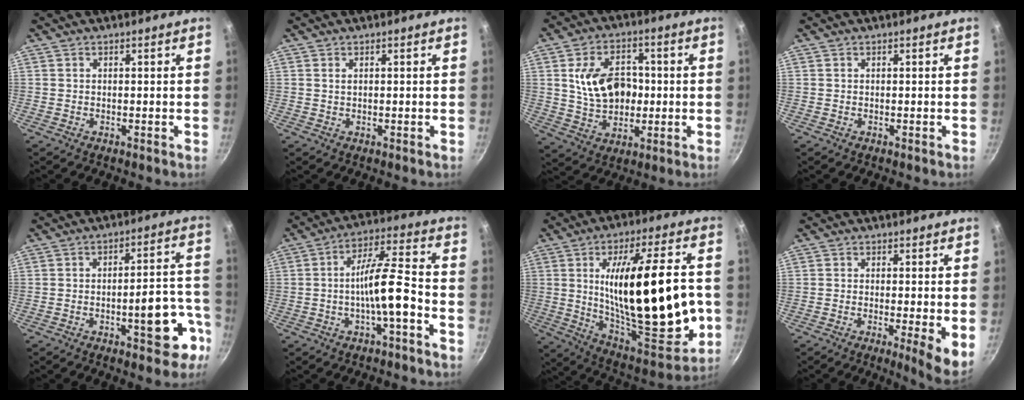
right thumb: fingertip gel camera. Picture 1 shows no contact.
{"total": 0.7, "force": [0.3, 0.4, 0.5], "torque": [-0.008, 0.002, 0.006]}
{"total": 13.2, "force": [1.0, 9.4, 9.2], "torque": [-0.125, 0.007, 0.021]}
{"total": 0.0}
{"total": 11.7, "force": [-5.2, 4.5, 9.5], "torque": [-0.092, 0.053, -0.064]}
{"total": 10.6, "force": [-3.6, 2.4, 9.7], "torque": [-0.164, 0.045, -0.063]}
{"total": 31.0, "force": [-0.9, 11.3, 28.8], "torque": [-0.443, 0.000, 0.000]}
{"total": 6.8, "force": [-1.2, 1.0, 6.6], "torque": [-0.088, -0.012, -0.016]}